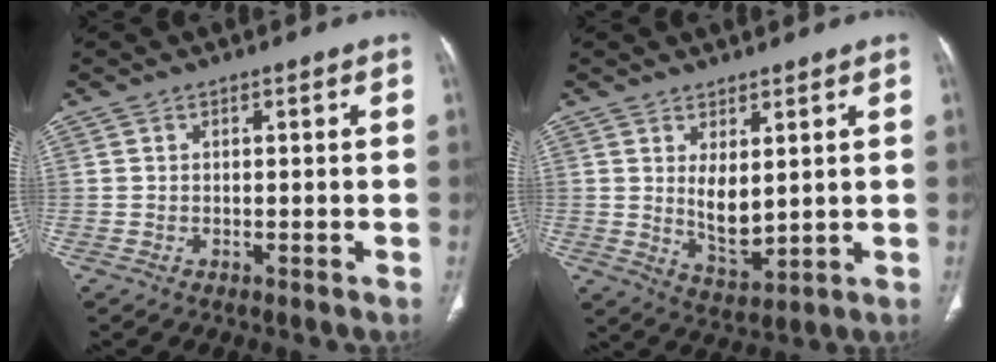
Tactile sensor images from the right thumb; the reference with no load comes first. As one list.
[{"total": 6.3, "force": [1.6, 3.2, 5.2], "torque": [-0.079, -0.027, 0.045]}]